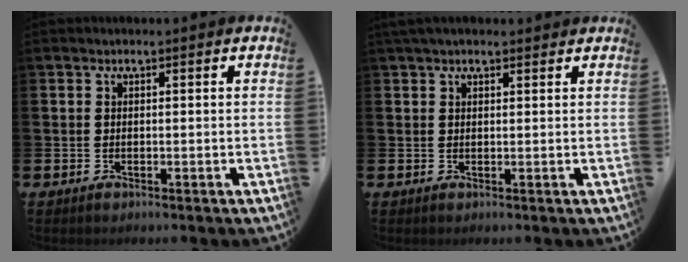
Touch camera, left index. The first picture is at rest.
{"total": 1.6, "force": [1.4, 0.6, 0.6], "torque": [-0.007, 0.002, 0.023]}